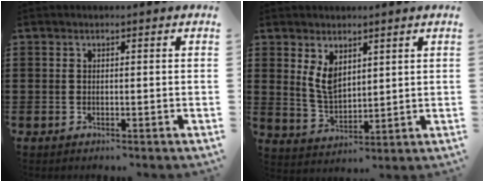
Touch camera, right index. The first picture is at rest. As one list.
[{"total": 5.4, "force": [2.6, 3.0, 3.6], "torque": [-0.080, 0.003, 0.049]}]